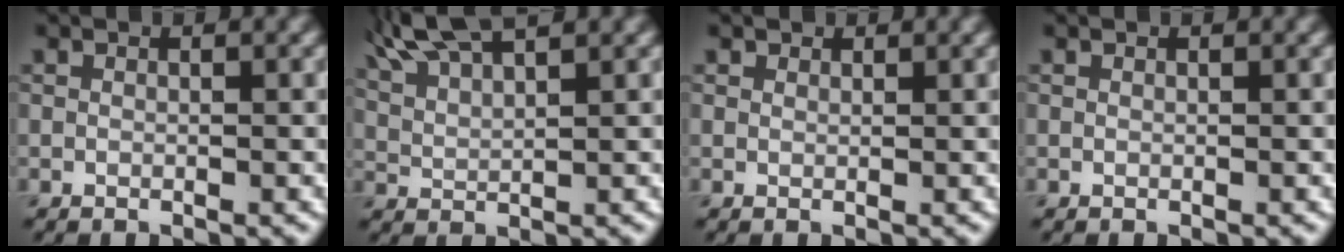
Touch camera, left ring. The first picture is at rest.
{"total": 6.5, "force": [5.0, 1.7, 3.7], "torque": [-0.073, 0.029, 0.070]}
{"total": 0.8, "force": [0.7, 0.3, 0.1], "torque": [-0.002, -0.003, 0.008]}
{"total": 0.0}